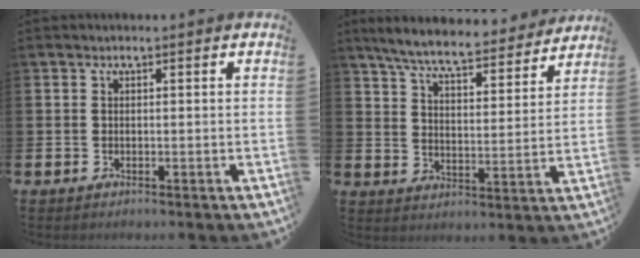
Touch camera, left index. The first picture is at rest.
{"total": 7.5, "force": [6.9, 0.9, 2.7], "torque": [-0.076, -0.045, 0.118]}